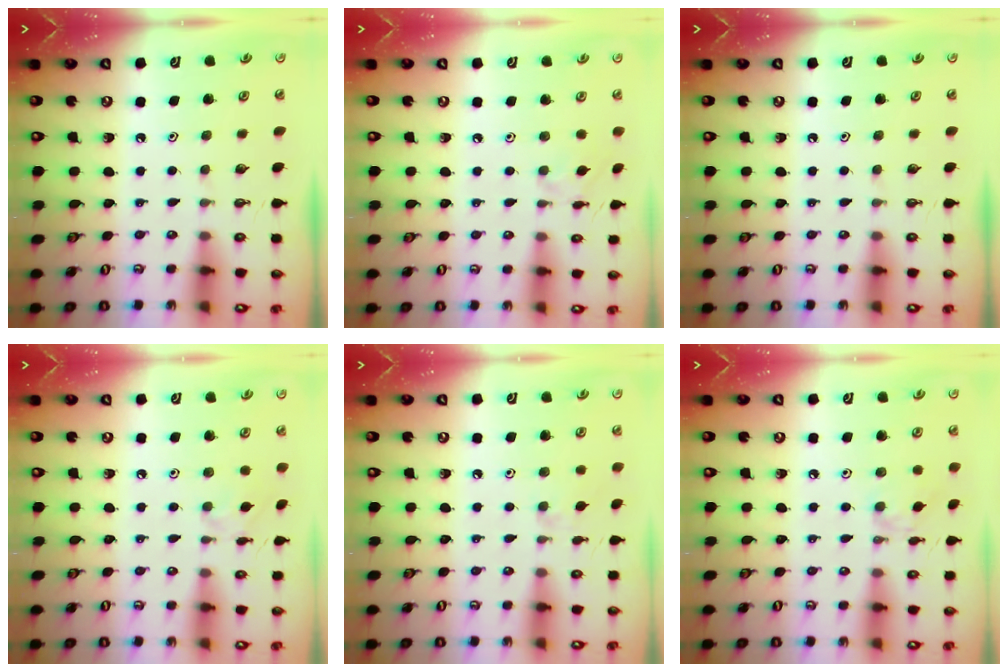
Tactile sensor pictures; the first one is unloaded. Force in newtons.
{"total": 1.8, "press": 1.8, "slide": 0.4}
{"total": 0.0}
{"total": 2.8, "press": 2.7, "slide": 0.6}
{"total": 2.9, "press": 2.9, "slide": 0.5}
{"total": 3.0, "press": 3.0, "slide": 0.5}